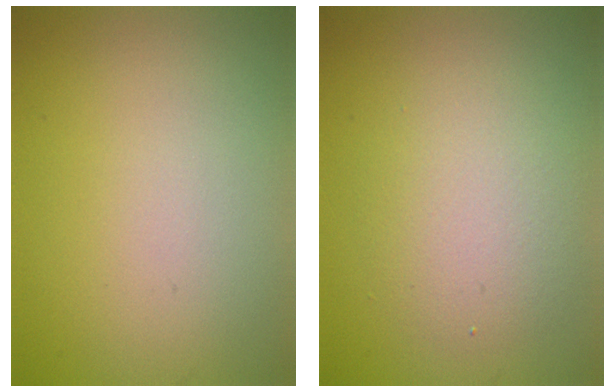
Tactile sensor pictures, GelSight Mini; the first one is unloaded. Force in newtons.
{"total": 3.5, "press": 3.5, "slide": 0.2}